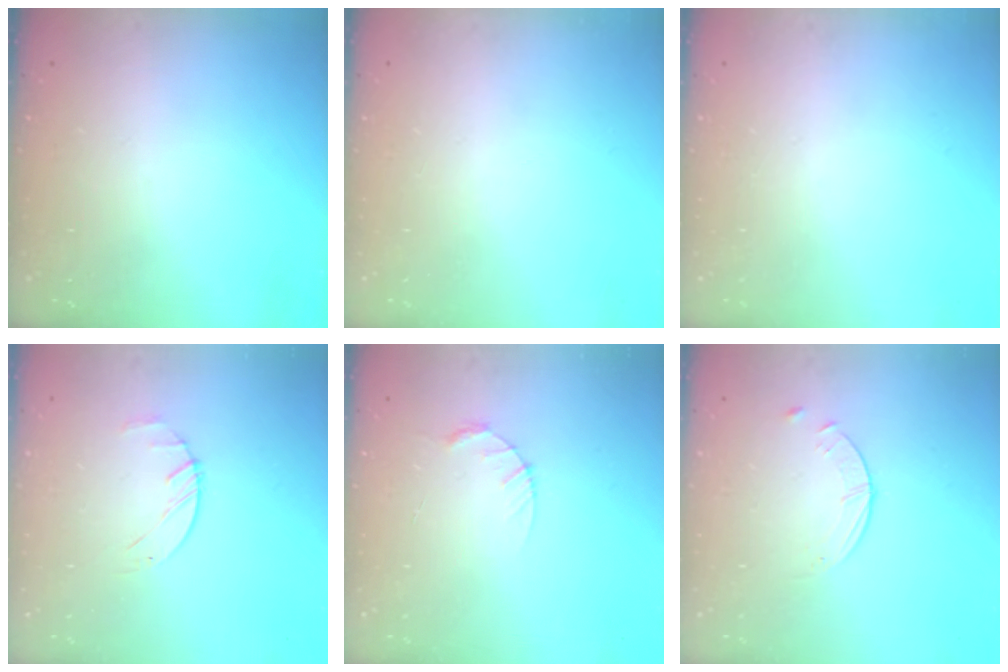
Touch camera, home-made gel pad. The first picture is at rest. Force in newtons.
{"total": 0.0}
{"total": 0.0}
{"total": 1.9, "press": 1.9, "slide": 0.3}
{"total": 3.7, "press": 3.6, "slide": 0.4}
{"total": 2.6, "press": 2.5, "slide": 0.3}